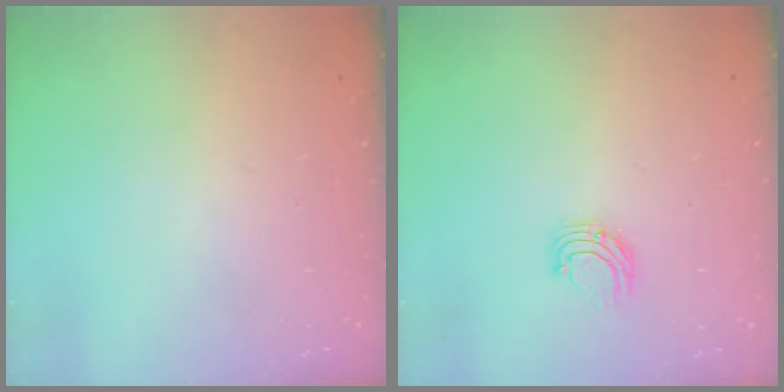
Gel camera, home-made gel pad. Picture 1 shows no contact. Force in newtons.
{"total": 5.4, "press": 5.4, "slide": 0.6}